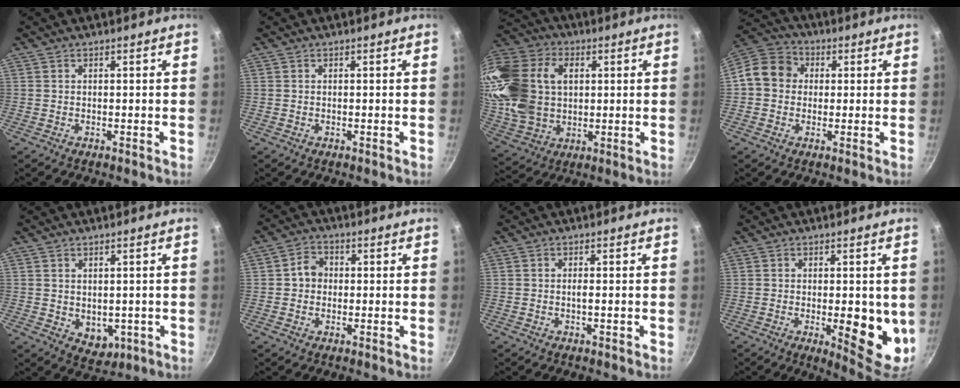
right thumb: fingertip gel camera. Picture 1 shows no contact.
{"total": 0.0}
{"total": 23.1, "force": [4.1, 16.9, 15.2], "torque": [-0.302, 0.014, 0.084]}
{"total": 9.7, "force": [0.7, 8.4, 4.7], "torque": [-0.059, 0.026, -0.010]}
{"total": 5.0, "force": [-0.4, 3.8, 3.2], "torque": [-0.026, -0.005, 0.008]}
{"total": 4.0, "force": [0.0, 3.5, 1.9], "torque": [-0.011, 0.013, -0.007]}
{"total": 1.0, "force": [-0.4, 0.2, 0.9], "torque": [-0.021, 0.005, -0.008]}
{"total": 10.4, "force": [-1.1, 4.1, 9.5], "torque": [-0.101, -0.017, -0.008]}